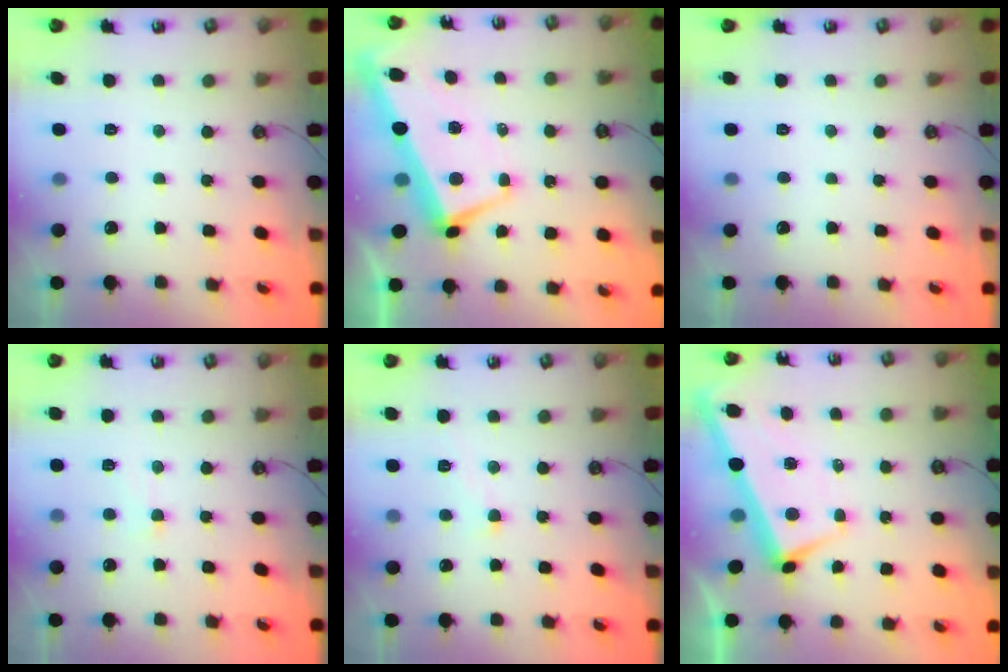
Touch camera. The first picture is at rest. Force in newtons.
{"total": 1.7, "press": 1.1, "slide": 1.3}
{"total": 0.0}
{"total": 0.8, "press": 0.2, "slide": 0.8}
{"total": 1.1, "press": 1.1, "slide": 0.3}
{"total": 1.6, "press": 1.2, "slide": 1.0}